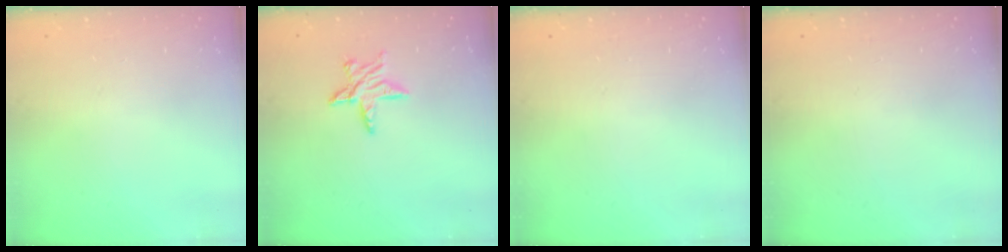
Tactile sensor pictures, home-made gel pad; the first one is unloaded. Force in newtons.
{"total": 8.7, "press": 8.7, "slide": 0.7}
{"total": 0.0}
{"total": 0.0}